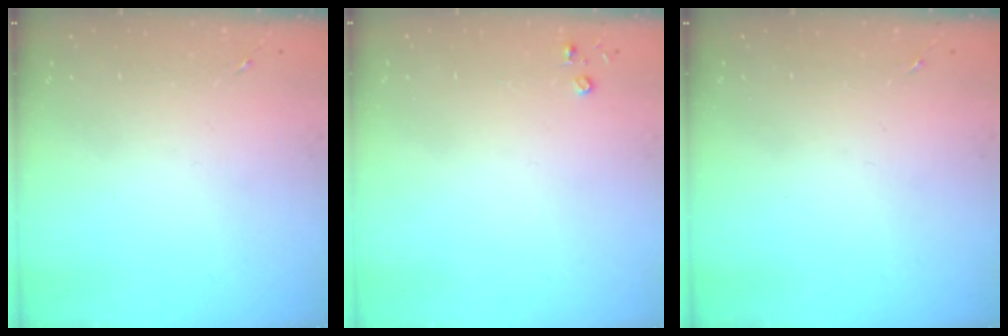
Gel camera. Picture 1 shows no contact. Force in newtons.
{"total": 2.8, "press": 2.8, "slide": 0.3}
{"total": 0.0}